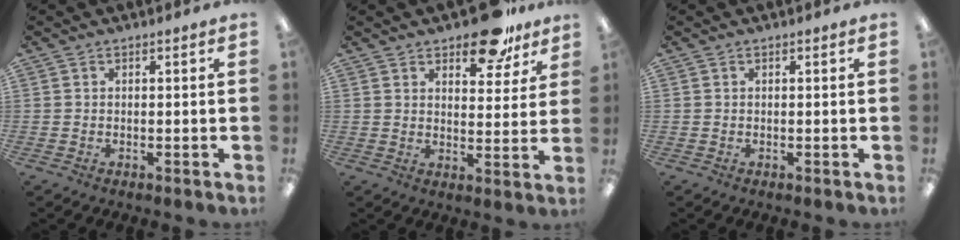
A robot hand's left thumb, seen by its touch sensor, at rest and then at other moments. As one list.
[{"total": 12.2, "force": [8.7, 5.4, 6.5], "torque": [-0.077, -0.046, 0.149]}, {"total": 0.0}]